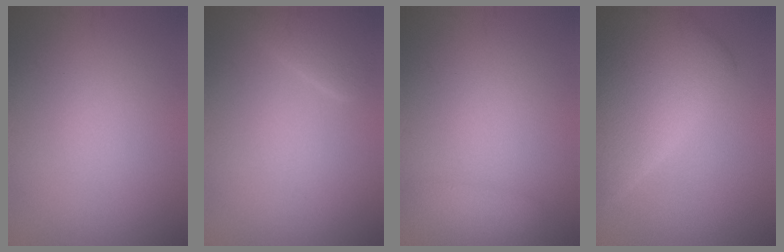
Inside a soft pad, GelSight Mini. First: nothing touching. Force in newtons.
{"total": 2.4, "press": 2.4, "slide": 0.2}
{"total": 1.7, "press": 1.6, "slide": 0.2}
{"total": 8.3, "press": 8.3, "slide": 0.2}